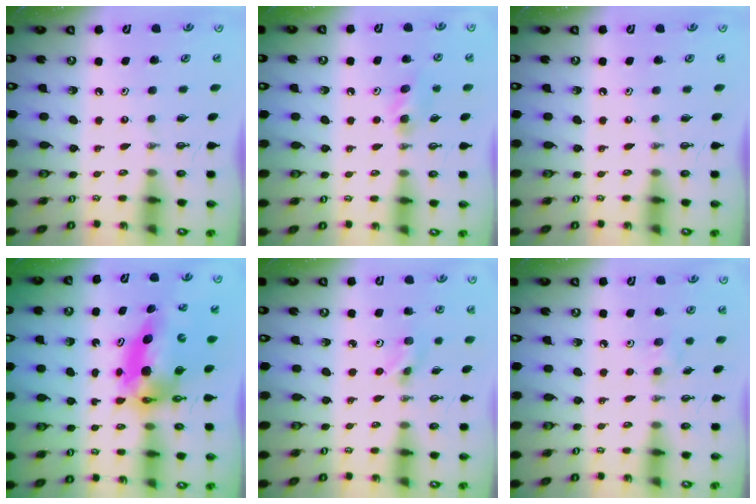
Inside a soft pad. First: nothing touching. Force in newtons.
{"total": 7.5, "press": 6.6, "slide": 3.5}
{"total": 0.0}
{"total": 9.8, "press": 9.8, "slide": 1.0}
{"total": 3.5, "press": 3.5, "slide": 0.8}
{"total": 5.8, "press": 5.4, "slide": 2.0}